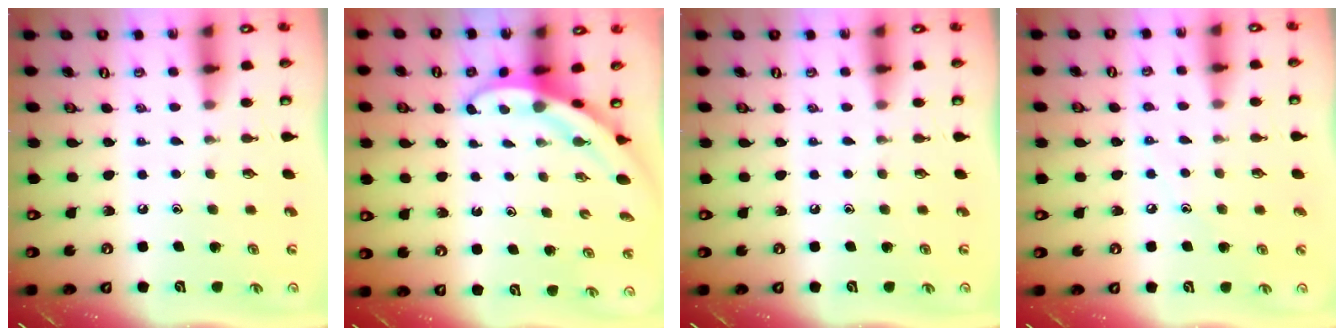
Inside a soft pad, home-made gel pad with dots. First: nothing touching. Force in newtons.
{"total": 3.8, "press": 3.8, "slide": 0.1}
{"total": 0.0}
{"total": 4.4, "press": 4.3, "slide": 0.6}